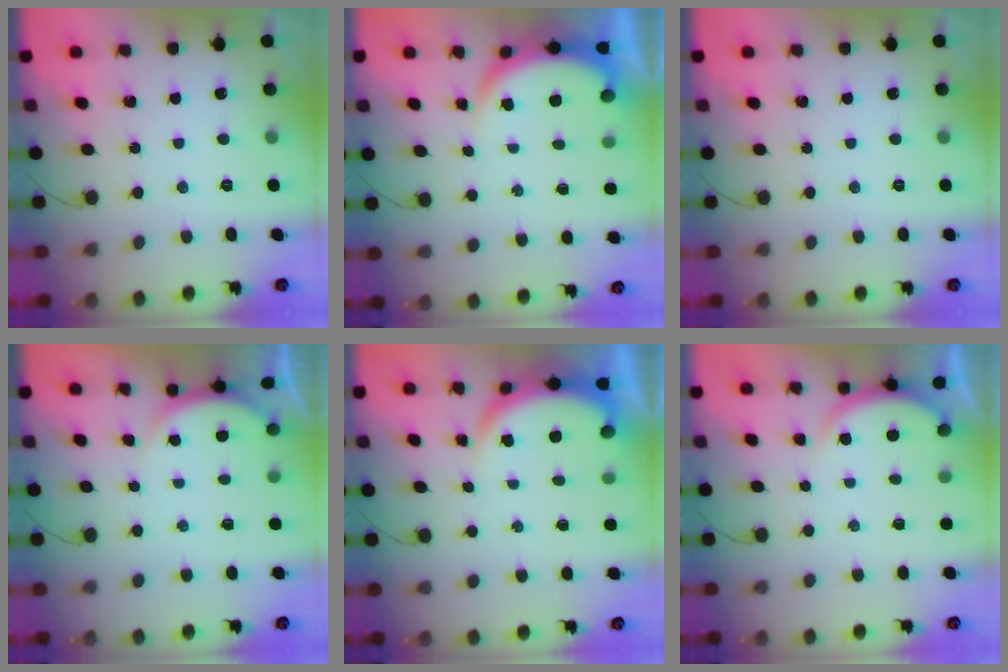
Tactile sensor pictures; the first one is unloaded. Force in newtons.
{"total": 5.4, "press": 5.4, "slide": 0.8}
{"total": 0.0}
{"total": 2.9, "press": 2.2, "slide": 1.8}
{"total": 5.4, "press": 5.4, "slide": 0.8}
{"total": 2.2, "press": 2.2, "slide": 0.6}